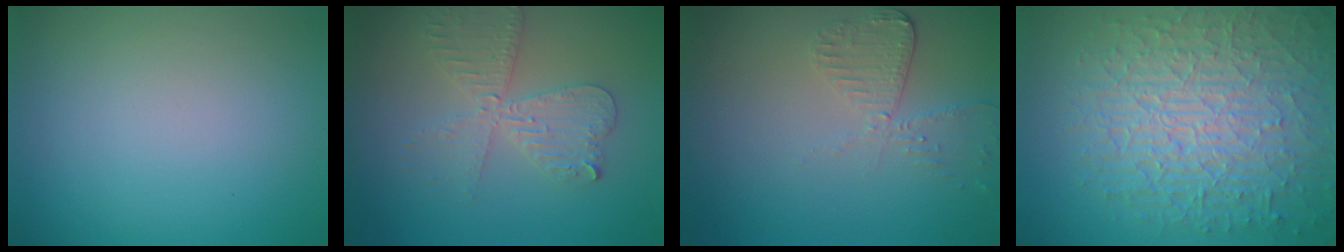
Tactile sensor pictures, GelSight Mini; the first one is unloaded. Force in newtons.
{"total": 4.0, "press": 3.5, "slide": 2.0}
{"total": 2.7, "press": 2.4, "slide": 1.2}
{"total": 10.3, "press": 6.7, "slide": 7.9}